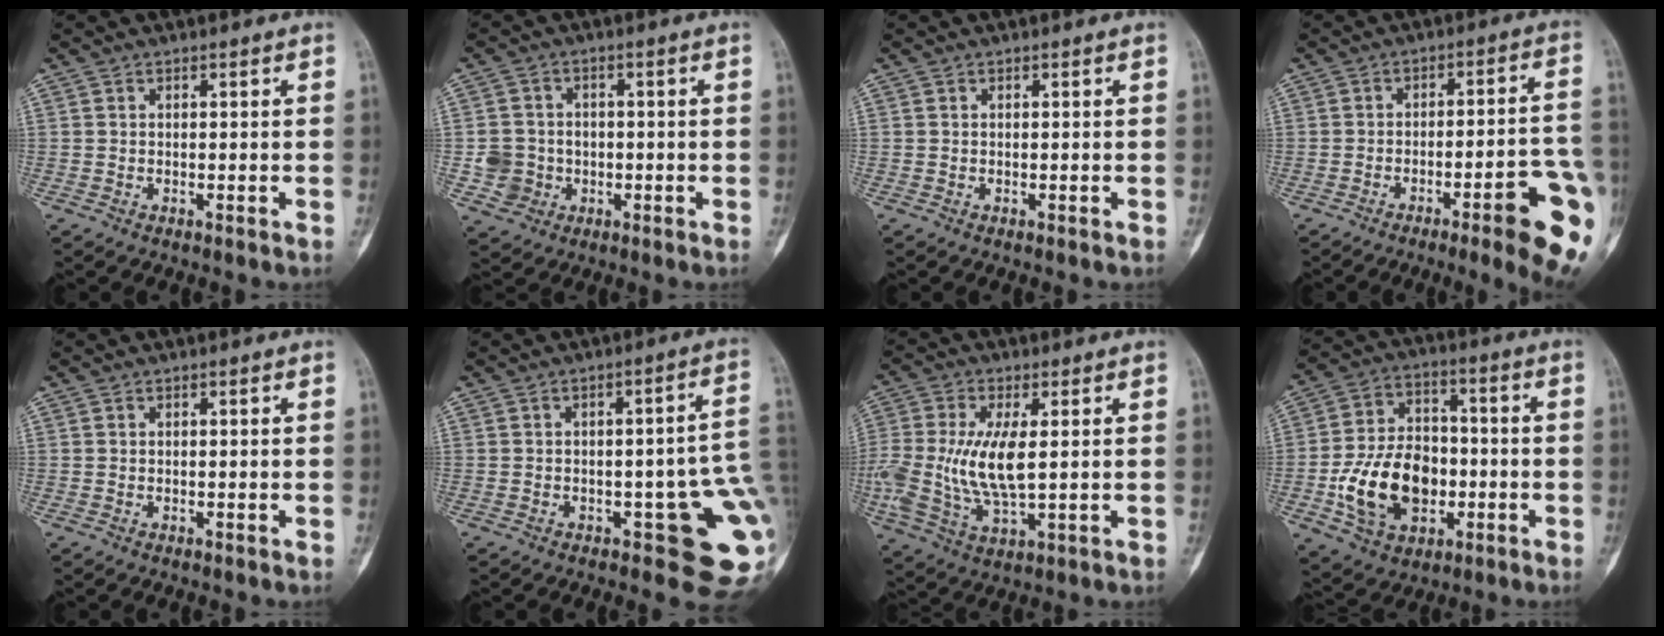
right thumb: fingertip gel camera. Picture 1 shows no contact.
{"total": 5.9, "force": [-1.0, 5.7, 1.4], "torque": [-0.006, 0.009, -0.014]}
{"total": 0.0}
{"total": 14.6, "force": [-6.5, 2.2, 12.9], "torque": [-0.126, 0.031, -0.079]}
{"total": 0.0}
{"total": 13.6, "force": [-3.2, 5.0, 12.2], "torque": [-0.108, 0.017, -0.031]}
{"total": 14.2, "force": [0.5, 6.0, 12.8], "torque": [-0.296, -0.012, 0.017]}
{"total": 17.2, "force": [-3.7, 12.2, 11.6], "torque": [-0.177, 0.026, -0.057]}